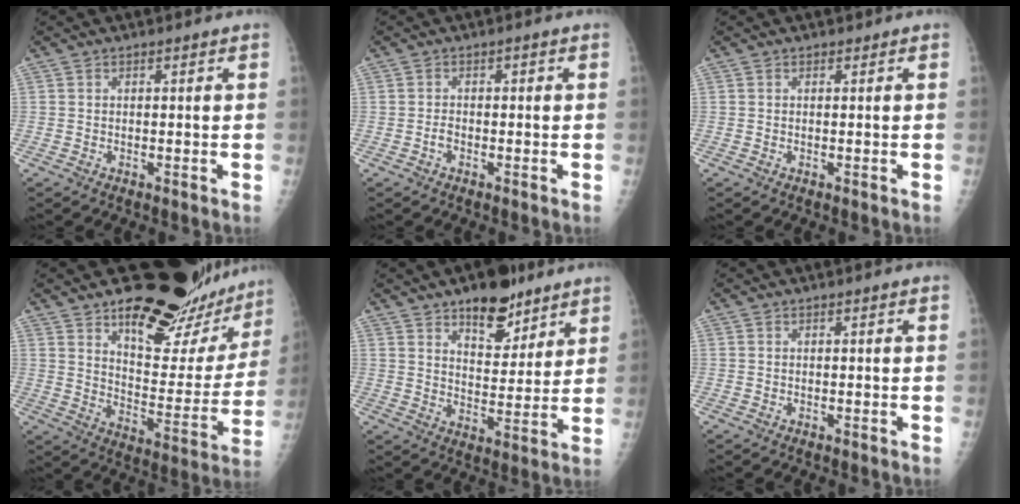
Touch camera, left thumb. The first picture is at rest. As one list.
[{"total": 1.4, "force": [-0.7, 0.9, 0.8], "torque": [-0.007, 0.005, -0.016]}, {"total": 0.0}, {"total": 24.4, "force": [17.8, 9.1, 14.0], "torque": [-0.147, -0.113, 0.249]}, {"total": 11.8, "force": [7.9, 5.8, 6.6], "torque": [-0.058, -0.047, 0.122]}, {"total": 0.0}]